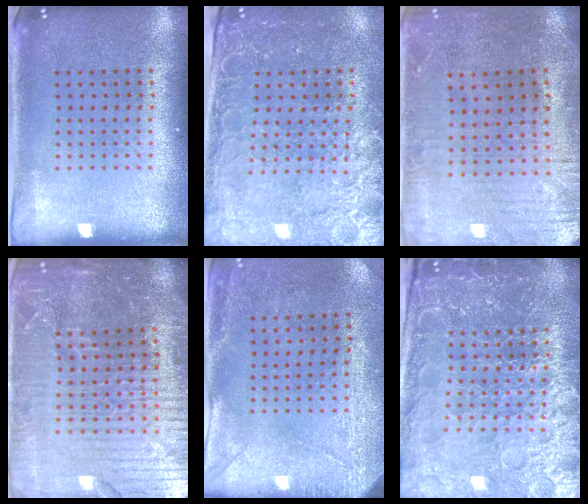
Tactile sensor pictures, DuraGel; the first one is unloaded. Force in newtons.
{"total": 3.1, "press": 2.9, "slide": 1.0}
{"total": 0.9, "press": 0.7, "slide": 0.6}
{"total": 6.1, "press": 5.4, "slide": 2.8}
{"total": 2.9, "press": 2.3, "slide": 1.8}
{"total": 5.5, "press": 5.0, "slide": 2.3}